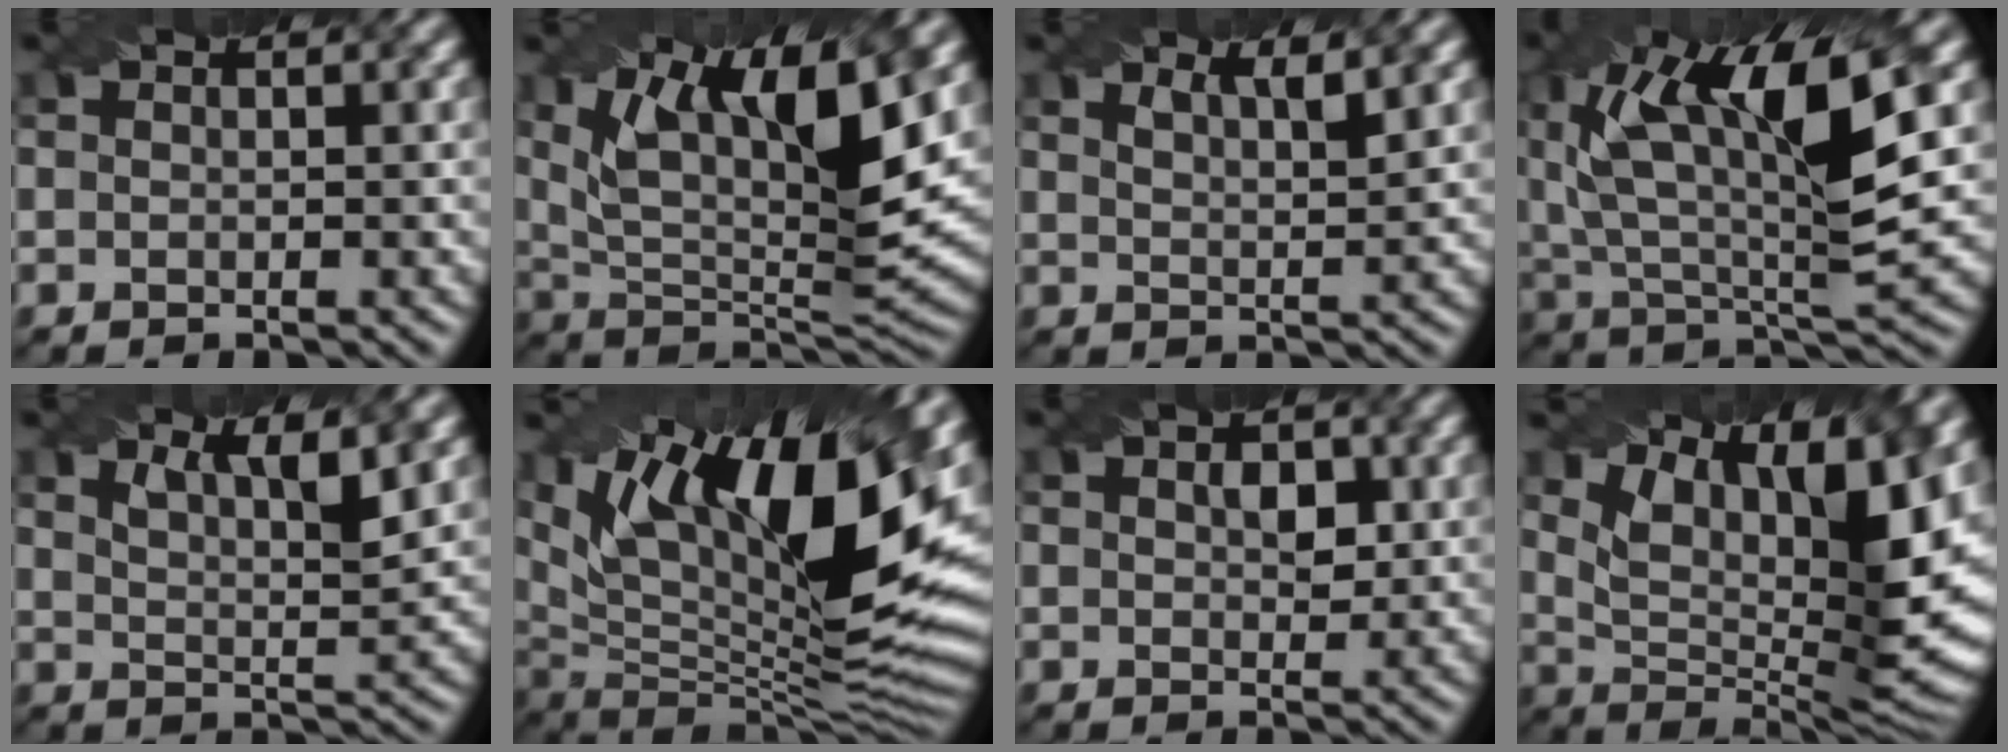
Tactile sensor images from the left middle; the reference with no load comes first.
{"total": 12.8, "force": [6.1, 3.9, 10.5], "torque": [-0.190, -0.003, 0.110]}
{"total": 2.9, "force": [1.9, 0.9, 2.0], "torque": [-0.017, 0.009, 0.020]}
{"total": 12.7, "force": [4.4, 4.5, 11.0], "torque": [-0.194, 0.008, 0.078]}
{"total": 4.4, "force": [2.7, 1.3, 3.3], "torque": [-0.040, 0.009, 0.034]}
{"total": 17.6, "force": [6.9, 6.8, 14.7], "torque": [-0.241, 0.020, 0.118]}
{"total": 2.5, "force": [0.7, 1.5, 1.8], "torque": [-0.024, -0.002, 0.015]}
{"total": 15.5, "force": [6.6, 6.0, 12.6], "torque": [-0.188, 0.014, 0.120]}